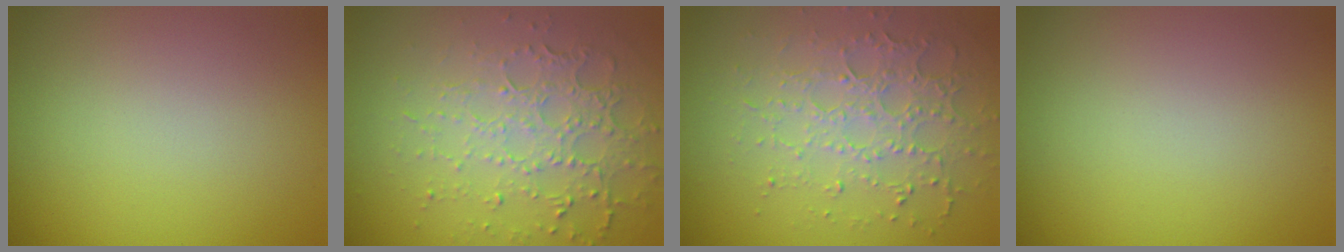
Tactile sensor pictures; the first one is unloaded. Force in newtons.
{"total": 4.9, "press": 3.4, "slide": 3.5}
{"total": 3.4, "press": 3.2, "slide": 1.0}
{"total": 0.0}